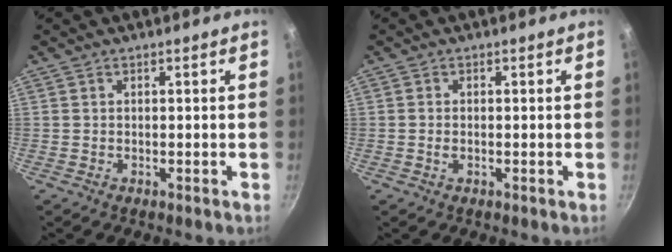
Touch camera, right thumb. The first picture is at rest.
{"total": 1.1, "force": [-0.2, 0.6, 0.8], "torque": [-0.019, 0.002, -0.006]}